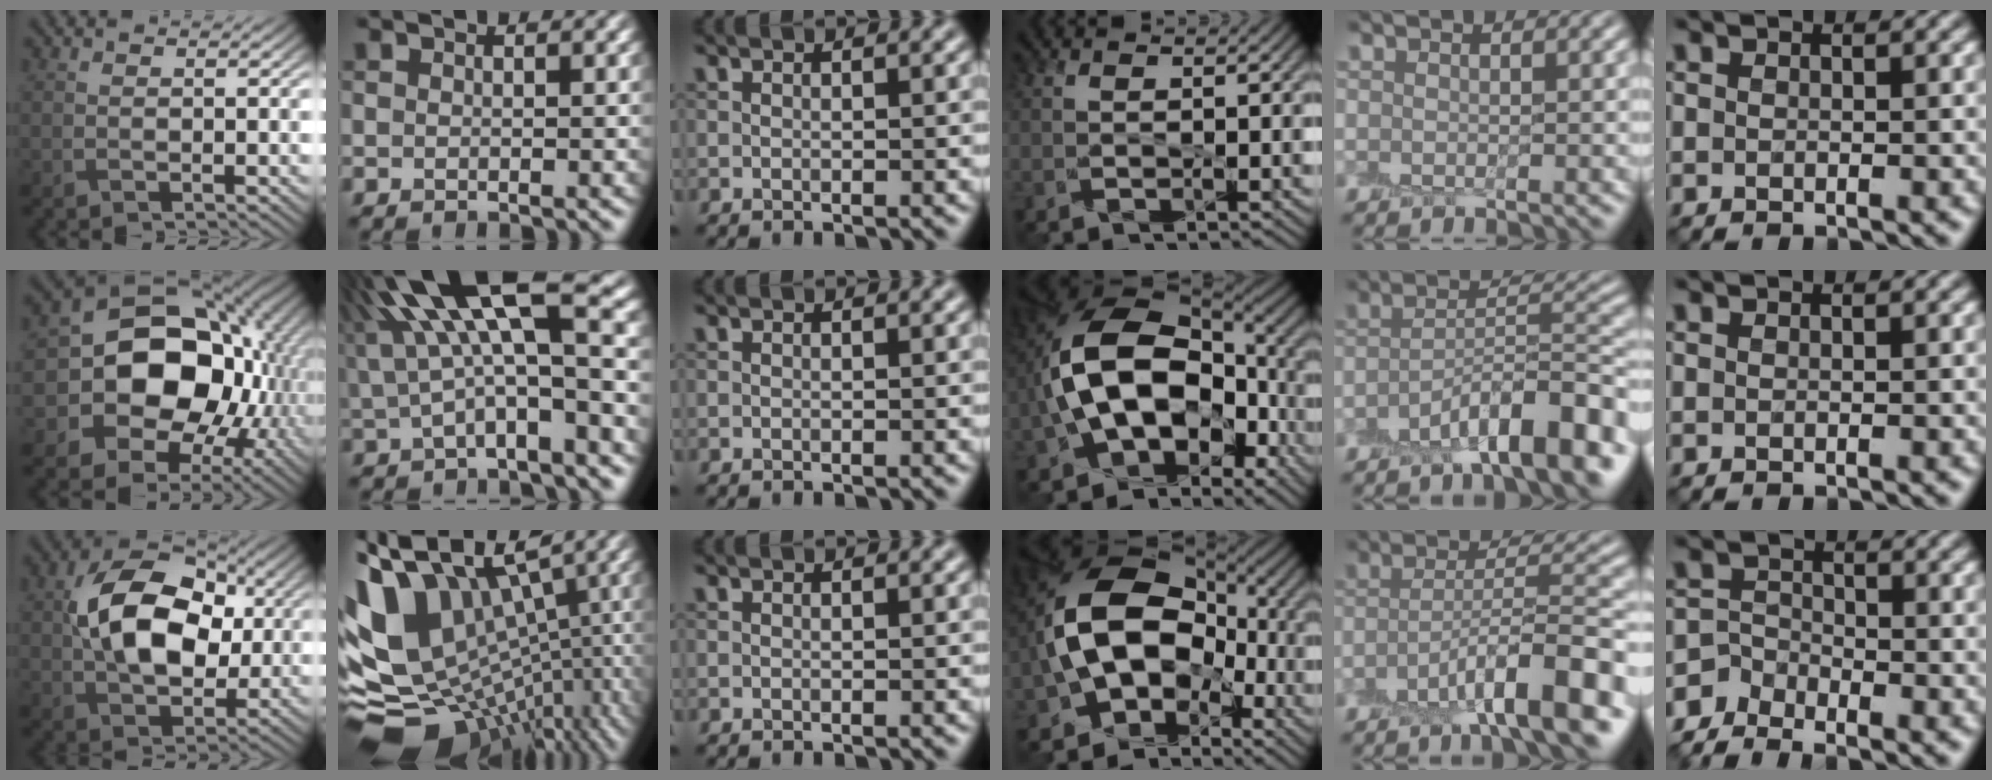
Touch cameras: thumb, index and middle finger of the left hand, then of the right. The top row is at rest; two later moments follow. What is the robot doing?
{"motion": "peel", "object": "plastic screen protector"}